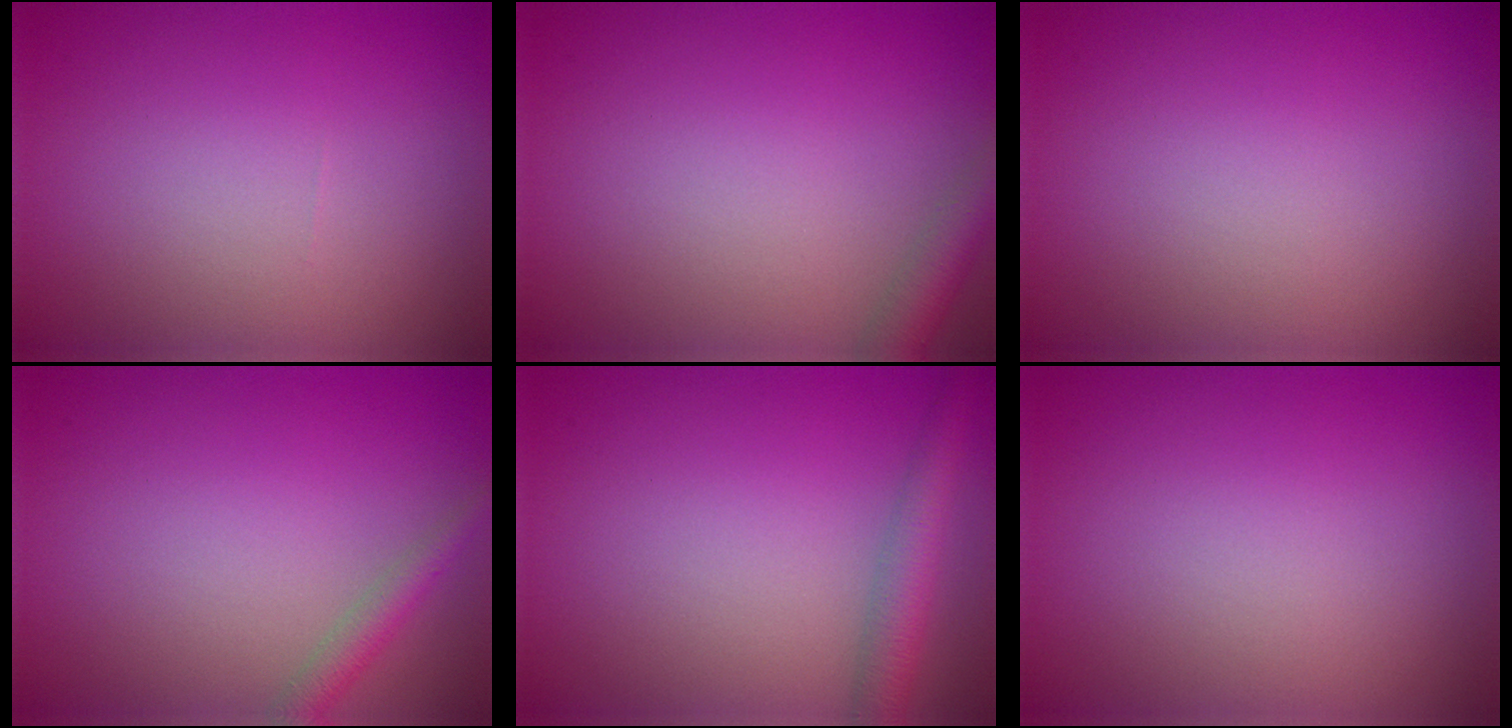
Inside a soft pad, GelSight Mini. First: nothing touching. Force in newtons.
{"total": 2.7, "press": 2.7, "slide": 0.1}
{"total": 0.0}
{"total": 2.0, "press": 2.0, "slide": 0.1}
{"total": 3.2, "press": 3.2, "slide": 0.1}
{"total": 0.0}